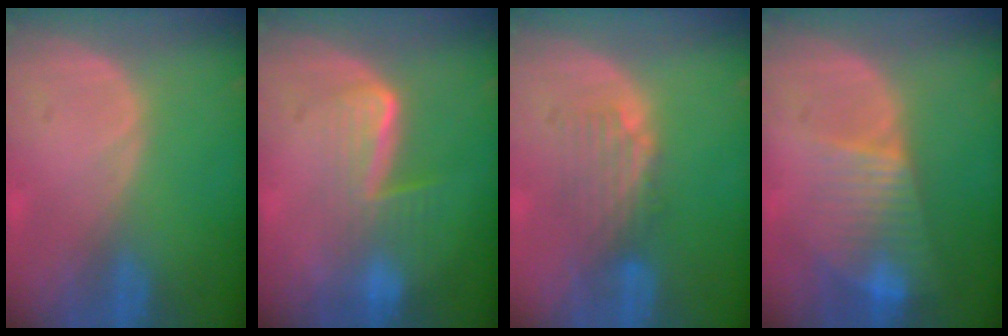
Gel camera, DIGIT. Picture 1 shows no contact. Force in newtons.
{"total": 6.7, "press": 5.8, "slide": 3.4}
{"total": 4.7, "press": 3.9, "slide": 2.5}
{"total": 8.0, "press": 6.8, "slide": 4.2}